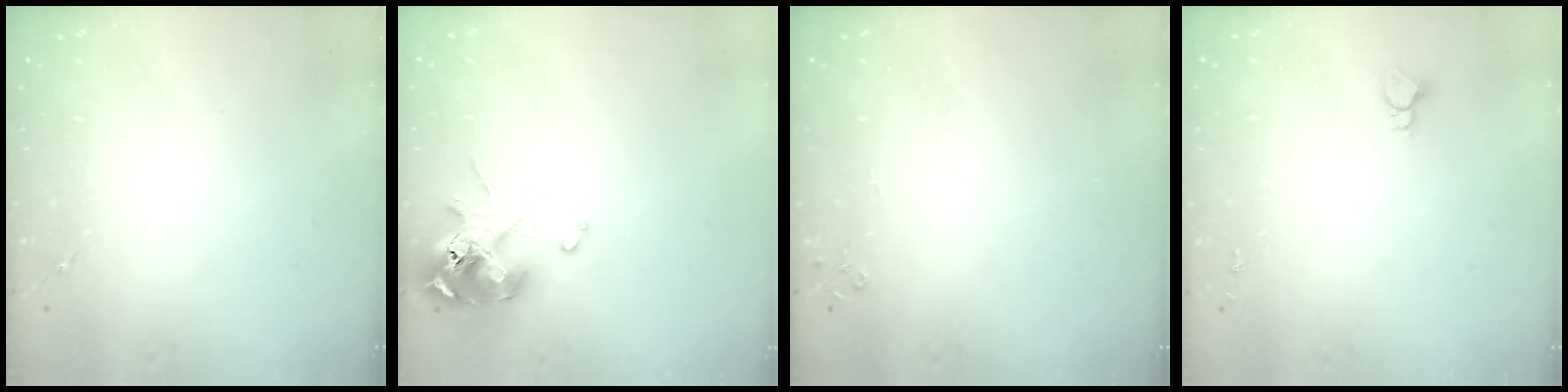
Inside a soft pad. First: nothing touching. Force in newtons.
{"total": 11.6, "press": 11.5, "slide": 1.5}
{"total": 2.8, "press": 2.8, "slide": 0.3}
{"total": 3.3, "press": 3.3, "slide": 0.2}